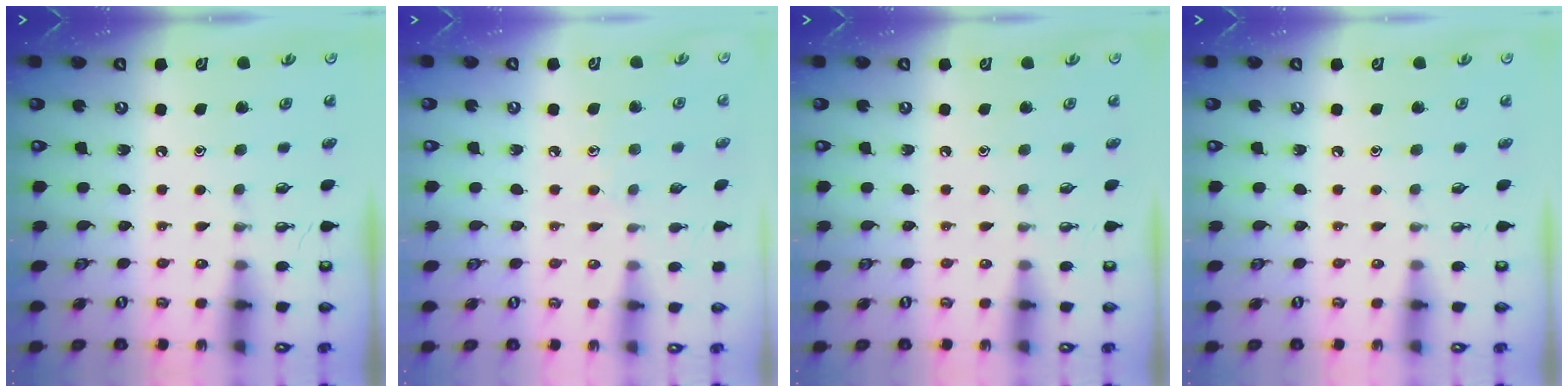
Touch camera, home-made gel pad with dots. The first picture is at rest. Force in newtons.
{"total": 4.4, "press": 4.4, "slide": 0.5}
{"total": 0.0}
{"total": 0.0}